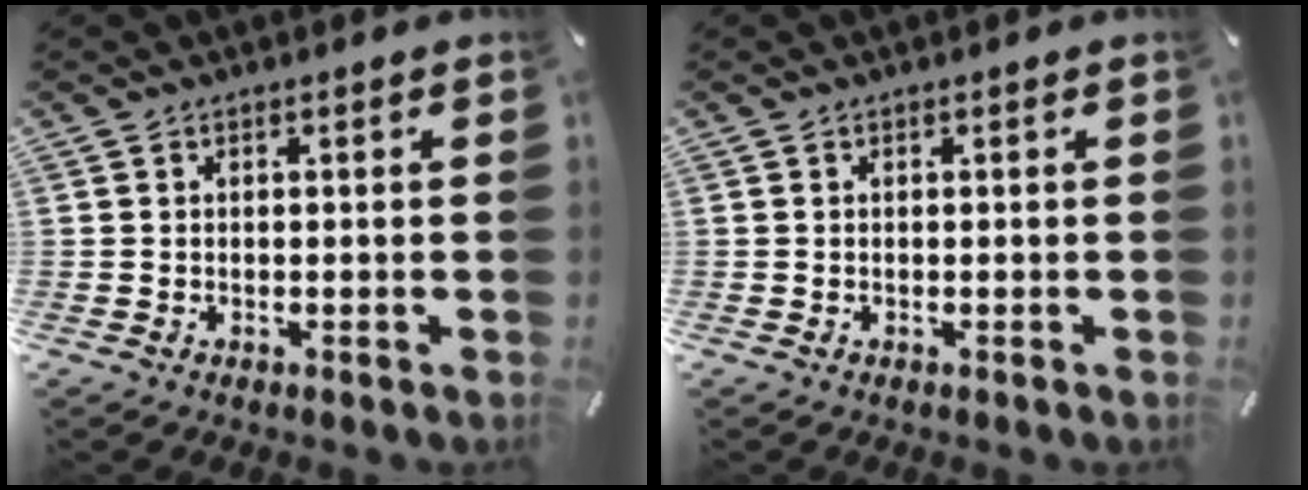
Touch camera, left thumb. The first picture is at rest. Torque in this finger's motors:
{"motor_torque": [0.01, 0.01, -0.05, 0.05, 0.00]}